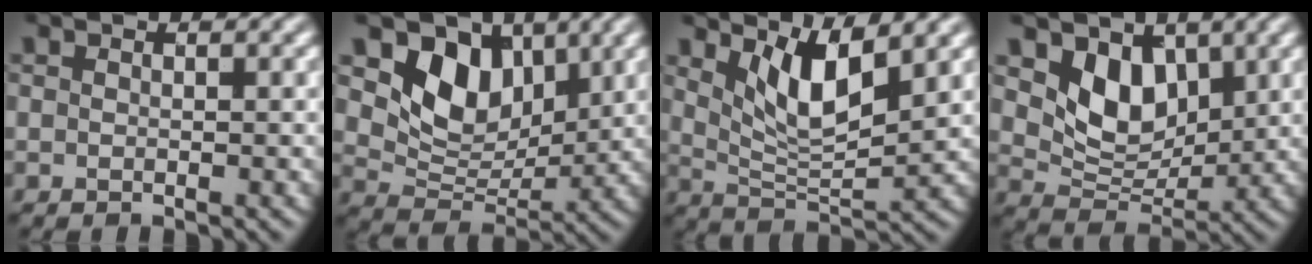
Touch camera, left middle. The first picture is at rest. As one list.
[{"total": 6.1, "force": [2.9, 4.2, 3.3], "torque": [-0.067, -0.015, 0.049]}, {"total": 5.6, "force": [2.7, 1.8, 4.5], "torque": [-0.092, -0.016, 0.054]}, {"total": 4.6, "force": [2.0, 3.2, 2.7], "torque": [-0.064, -0.020, 0.037]}]